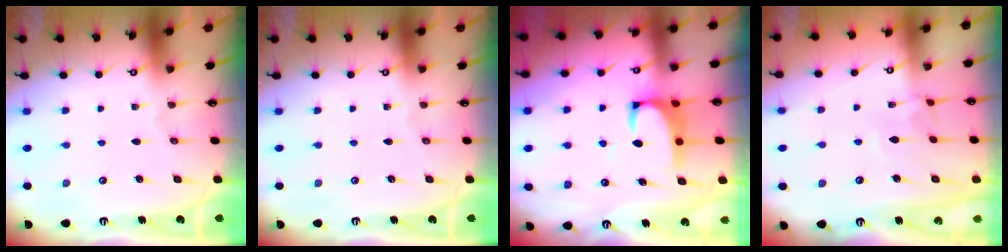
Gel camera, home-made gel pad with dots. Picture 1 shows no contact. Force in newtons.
{"total": 0.0}
{"total": 2.4, "press": 2.3, "slide": 0.9}
{"total": 4.1, "press": 4.0, "slide": 0.4}